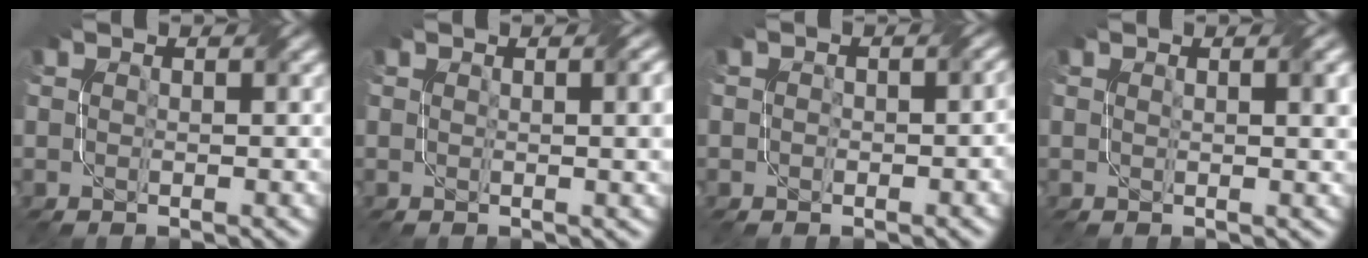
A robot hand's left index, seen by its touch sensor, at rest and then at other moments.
{"total": 3.7, "force": [0.7, 1.3, 3.4], "torque": [-0.027, 0.010, 0.008]}
{"total": 2.1, "force": [0.0, 1.4, 1.6], "torque": [-0.015, 0.001, 0.000]}
{"total": 2.7, "force": [0.9, 0.8, 2.4], "torque": [-0.023, 0.006, 0.012]}